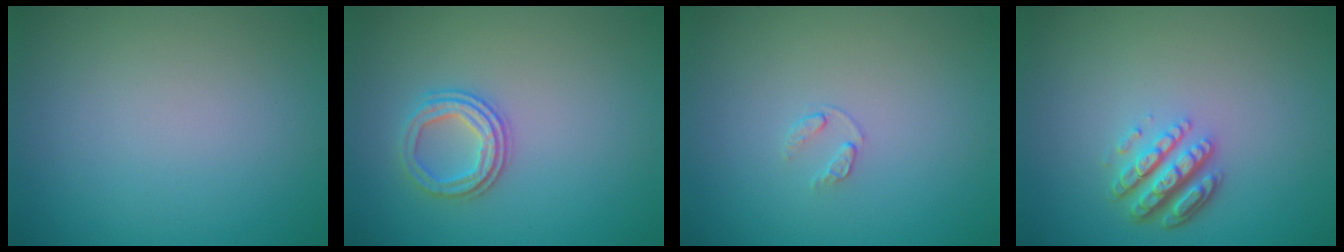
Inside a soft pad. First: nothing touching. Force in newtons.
{"total": 2.5, "press": 2.4, "slide": 0.9}
{"total": 0.8, "press": 0.5, "slide": 0.6}
{"total": 4.4, "press": 3.2, "slide": 3.1}